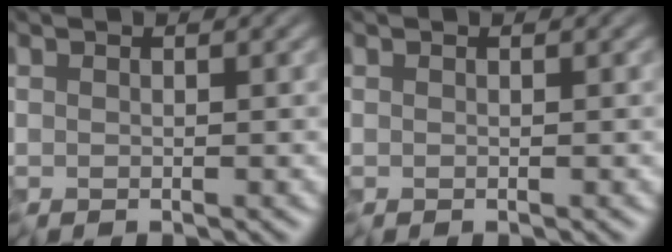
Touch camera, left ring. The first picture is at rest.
{"total": 0.0}